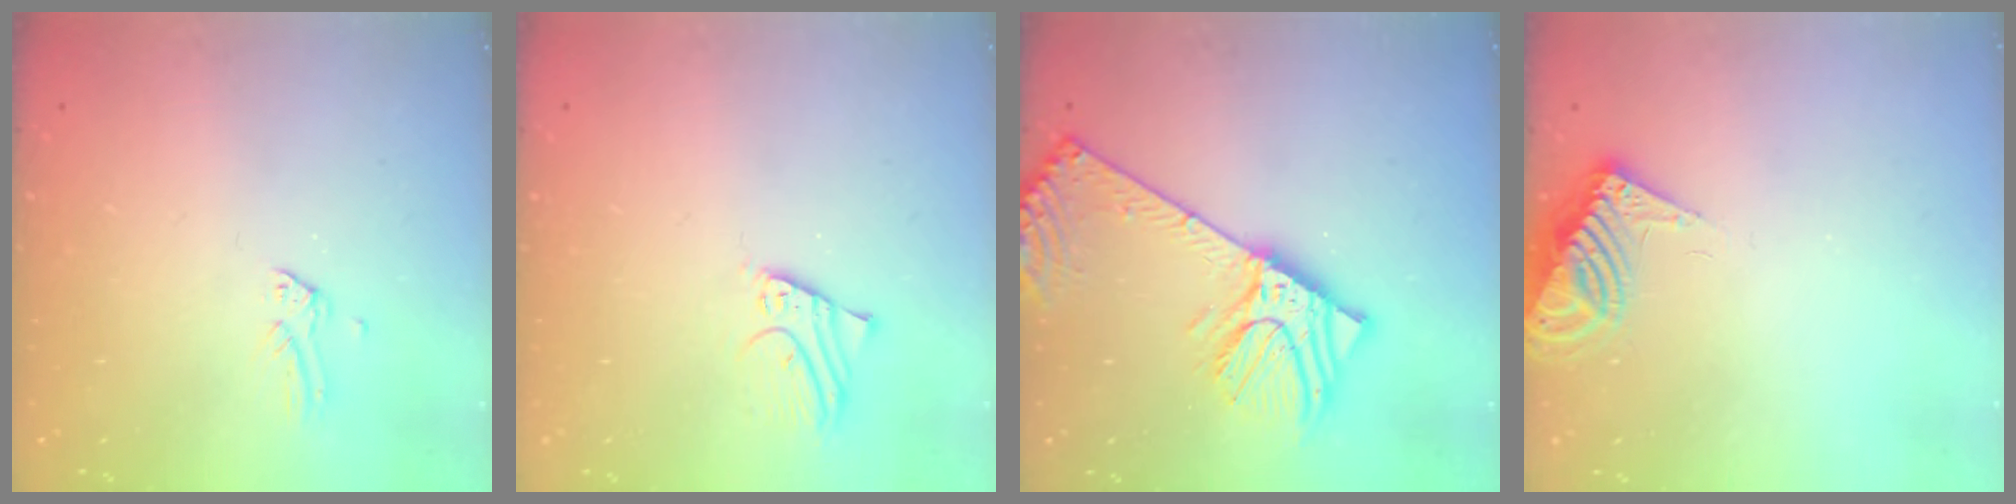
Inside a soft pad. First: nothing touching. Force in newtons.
{"total": 3.5, "press": 3.5, "slide": 0.3}
{"total": 13.3, "press": 13.1, "slide": 2.6}
{"total": 9.4, "press": 9.4, "slide": 0.7}